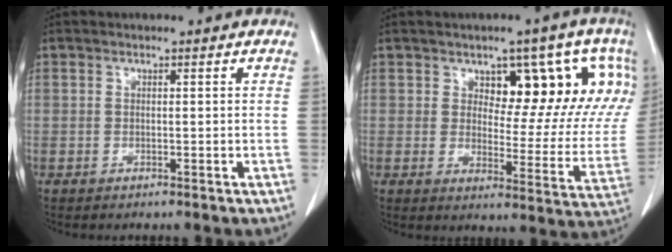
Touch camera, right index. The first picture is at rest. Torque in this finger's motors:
{"motor_torque": [0.39, 0.24, 0.23, 0.06]}